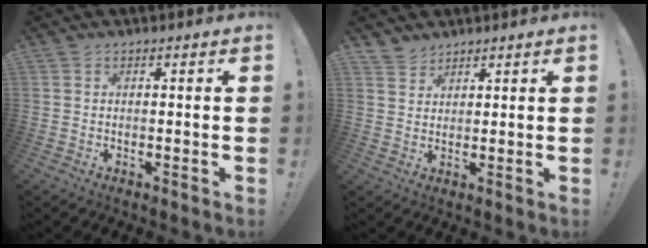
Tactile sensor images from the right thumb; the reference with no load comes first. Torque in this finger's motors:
{"motor_torque": [0.01, 0.10, 0.48, 0.49, 0.00]}